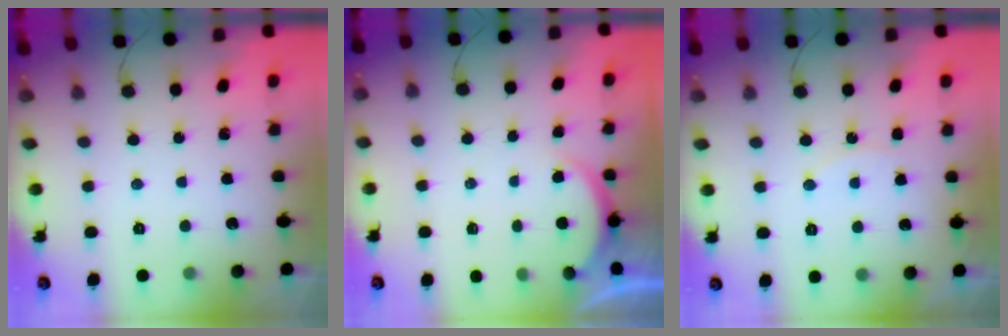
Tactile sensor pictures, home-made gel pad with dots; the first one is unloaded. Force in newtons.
{"total": 2.4, "press": 2.4, "slide": 0.6}
{"total": 5.9, "press": 5.5, "slide": 2.2}